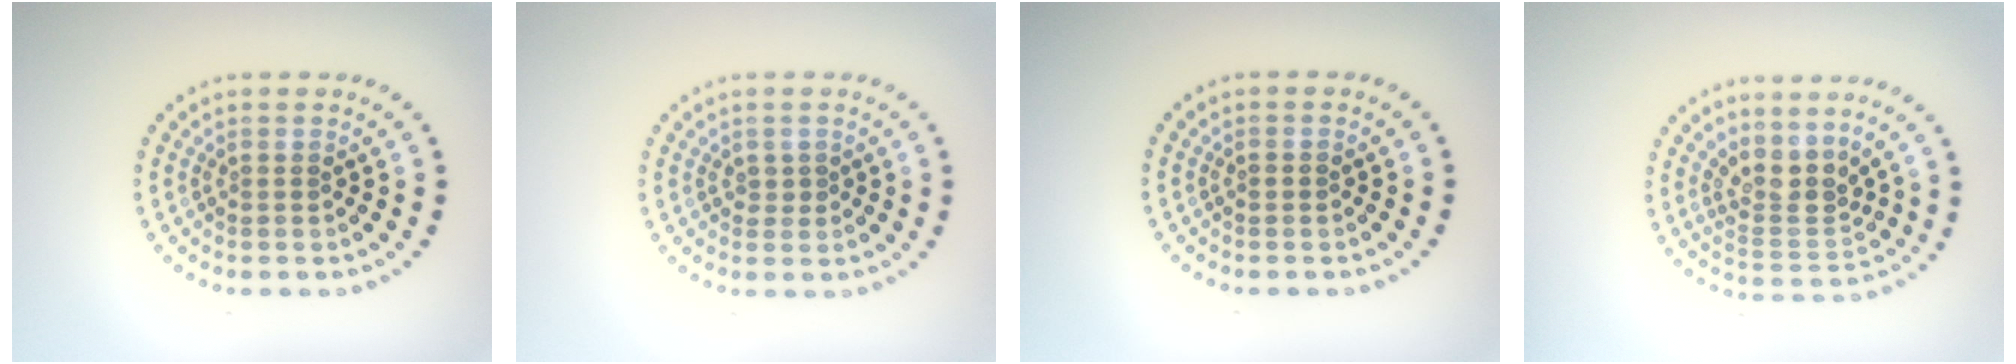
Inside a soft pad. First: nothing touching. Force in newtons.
{"total": 0.5, "press": 0.5, "slide": 0.2}
{"total": 0.7, "press": 0.7, "slide": 0.1}
{"total": 3.3, "press": 2.5, "slide": 2.1}